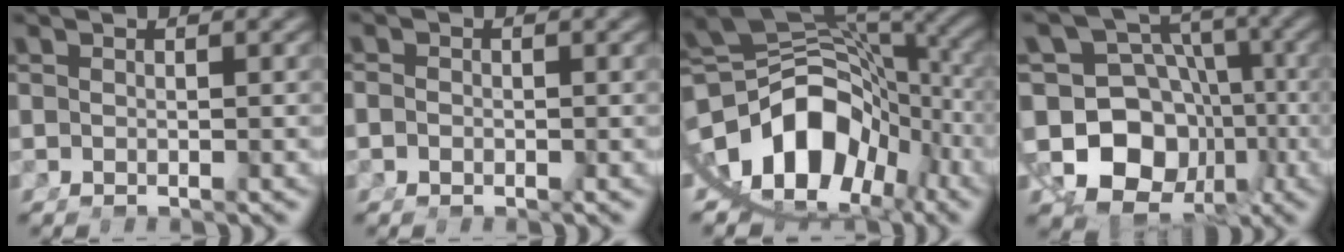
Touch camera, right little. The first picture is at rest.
{"total": 1.0, "force": [-0.7, 0.5, 0.5], "torque": [-0.014, -0.009, -0.009]}
{"total": 19.8, "force": [-3.5, 14.3, 13.2], "torque": [-0.239, -0.050, -0.038]}
{"total": 19.2, "force": [-4.3, 16.5, 8.8], "torque": [-0.215, -0.085, -0.057]}